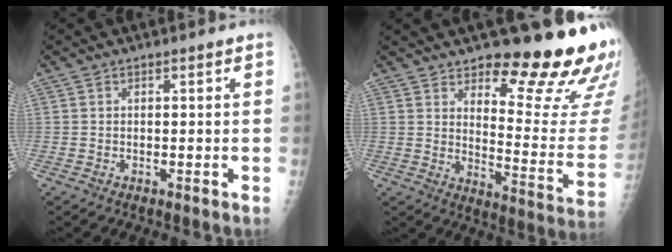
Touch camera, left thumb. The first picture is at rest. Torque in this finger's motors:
{"motor_torque": [0.72, 0.53, 1.16, -1.61, 0.08]}